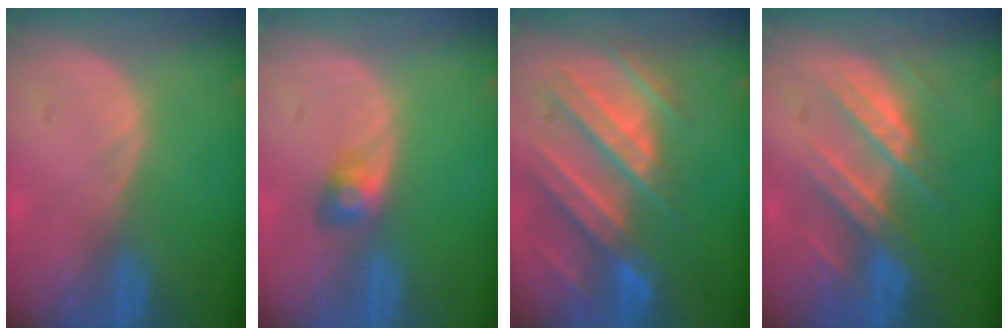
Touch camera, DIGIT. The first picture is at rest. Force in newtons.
{"total": 3.0, "press": 2.6, "slide": 1.4}
{"total": 11.1, "press": 9.8, "slide": 5.2}
{"total": 8.9, "press": 7.8, "slide": 4.2}